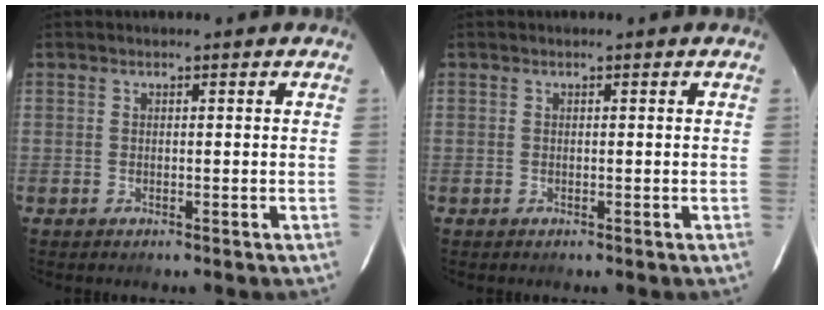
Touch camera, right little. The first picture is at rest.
{"total": 0.0}